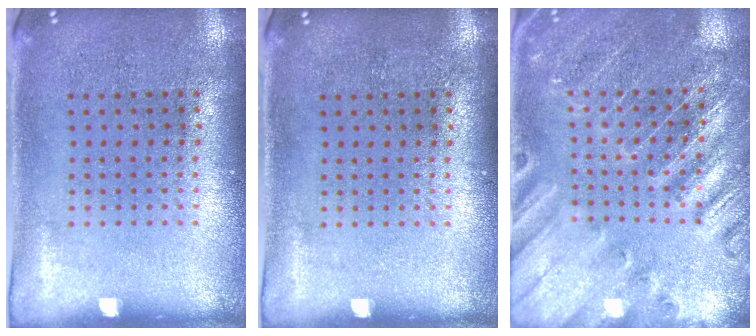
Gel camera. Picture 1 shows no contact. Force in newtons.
{"total": 0.0}
{"total": 2.6, "press": 2.6, "slide": 0.2}